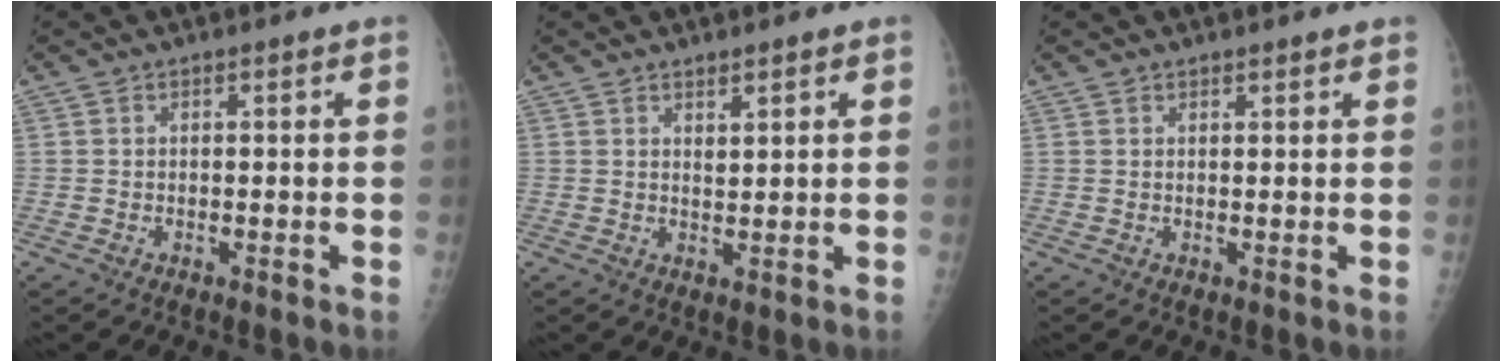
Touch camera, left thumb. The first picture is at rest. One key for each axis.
{"total": 1.8, "fx": 1.4, "fy": 0.3, "fz": 1.0, "tx": -0.014, "ty": -0.015, "tz": 0.028}
{"total": 1.2, "fx": 1.1, "fy": 0.3, "fz": 0.2, "tx": 0.003, "ty": -0.004, "tz": 0.017}